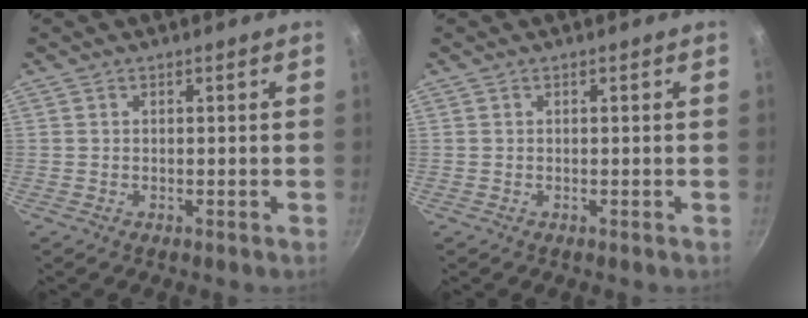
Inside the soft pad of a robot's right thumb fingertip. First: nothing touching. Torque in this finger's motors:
{"motor_torque": [-0.01, 0.00, 0.00, 0.00, 0.01]}